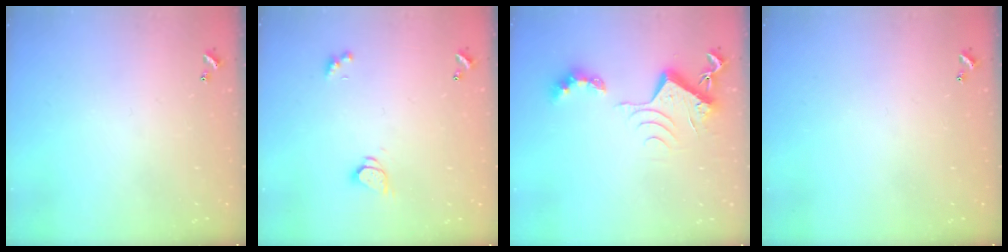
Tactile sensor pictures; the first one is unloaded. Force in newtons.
{"total": 1.8, "press": 1.8, "slide": 0.3}
{"total": 8.8, "press": 8.8, "slide": 1.0}
{"total": 0.0}